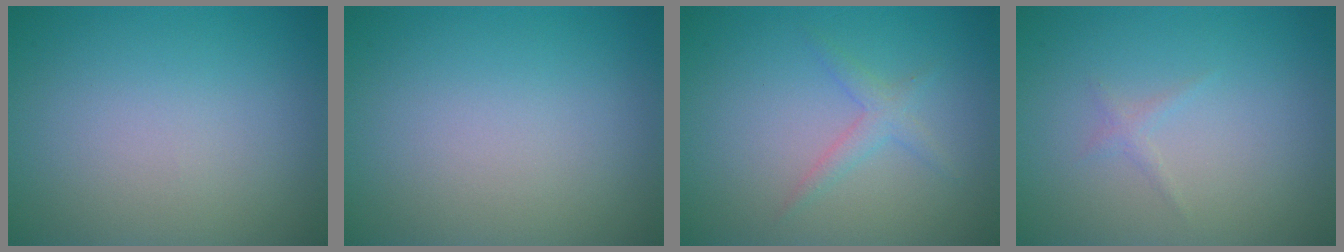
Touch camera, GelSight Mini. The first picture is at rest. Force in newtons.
{"total": 0.0}
{"total": 1.6, "press": 1.6, "slide": 0.1}
{"total": 0.7, "press": 0.7, "slide": 0.1}